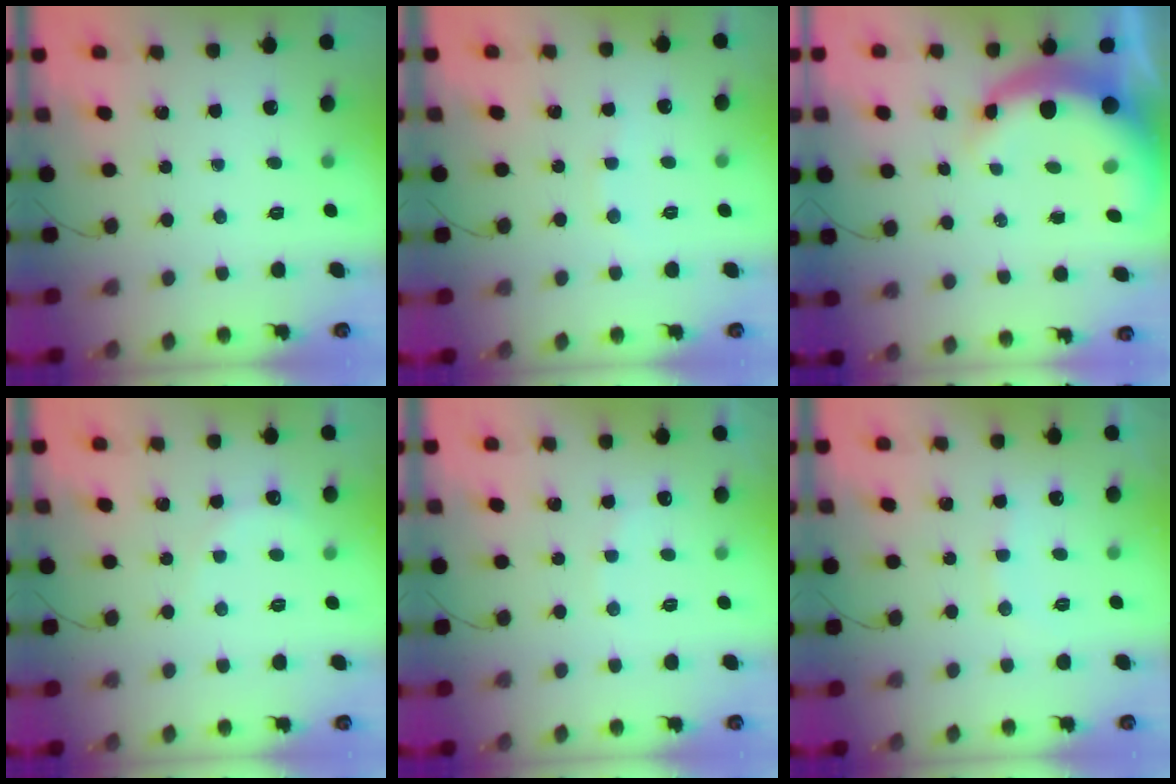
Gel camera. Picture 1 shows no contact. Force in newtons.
{"total": 4.7, "press": 4.6, "slide": 1.0}
{"total": 11.5, "press": 11.2, "slide": 2.6}
{"total": 3.0, "press": 2.9, "slide": 0.8}
{"total": 5.3, "press": 5.3, "slide": 0.8}
{"total": 7.1, "press": 7.0, "slide": 1.3}